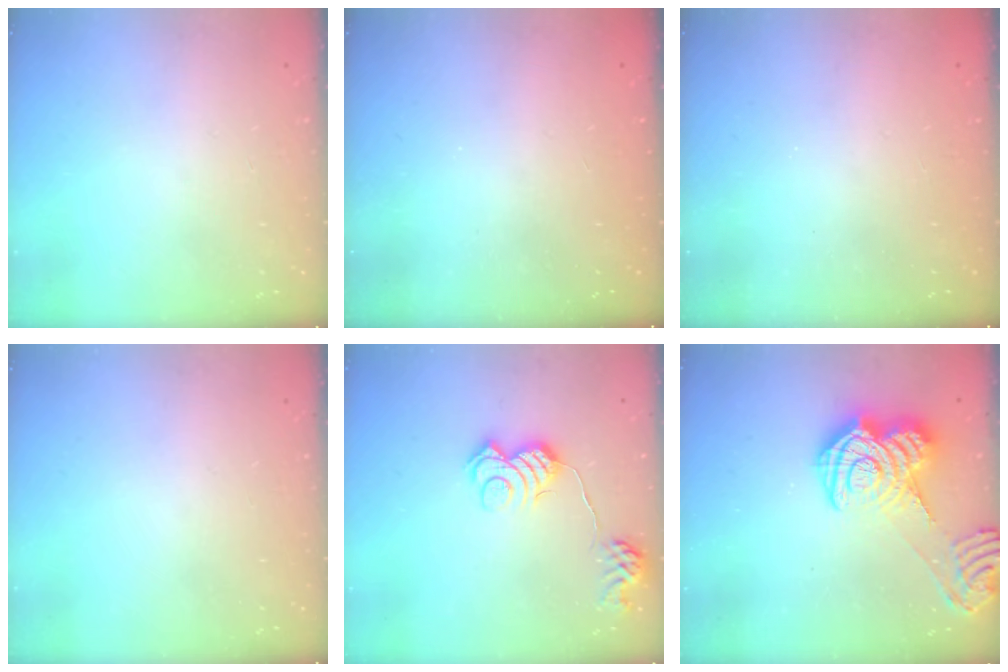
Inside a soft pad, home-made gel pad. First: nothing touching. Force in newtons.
{"total": 2.3, "press": 2.2, "slide": 0.7}
{"total": 2.5, "press": 2.3, "slide": 0.8}
{"total": 0.0}
{"total": 13.7, "press": 13.7, "slide": 0.4}
{"total": 16.2, "press": 16.2, "slide": 1.1}